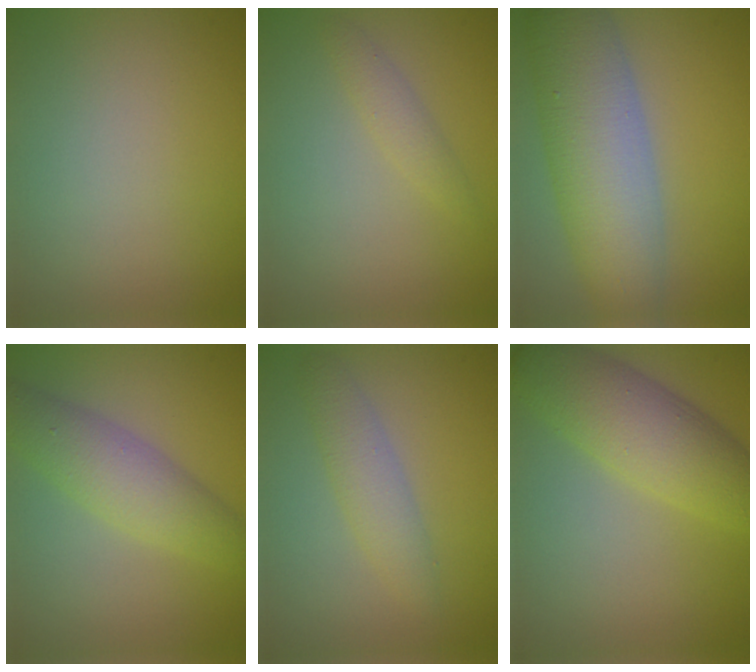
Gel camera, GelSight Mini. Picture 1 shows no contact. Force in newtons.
{"total": 1.4, "press": 1.4, "slide": 0.0}
{"total": 8.8, "press": 8.8, "slide": 0.4}
{"total": 4.7, "press": 4.7, "slide": 0.1}
{"total": 2.6, "press": 2.6, "slide": 0.1}
{"total": 6.4, "press": 6.4, "slide": 0.2}